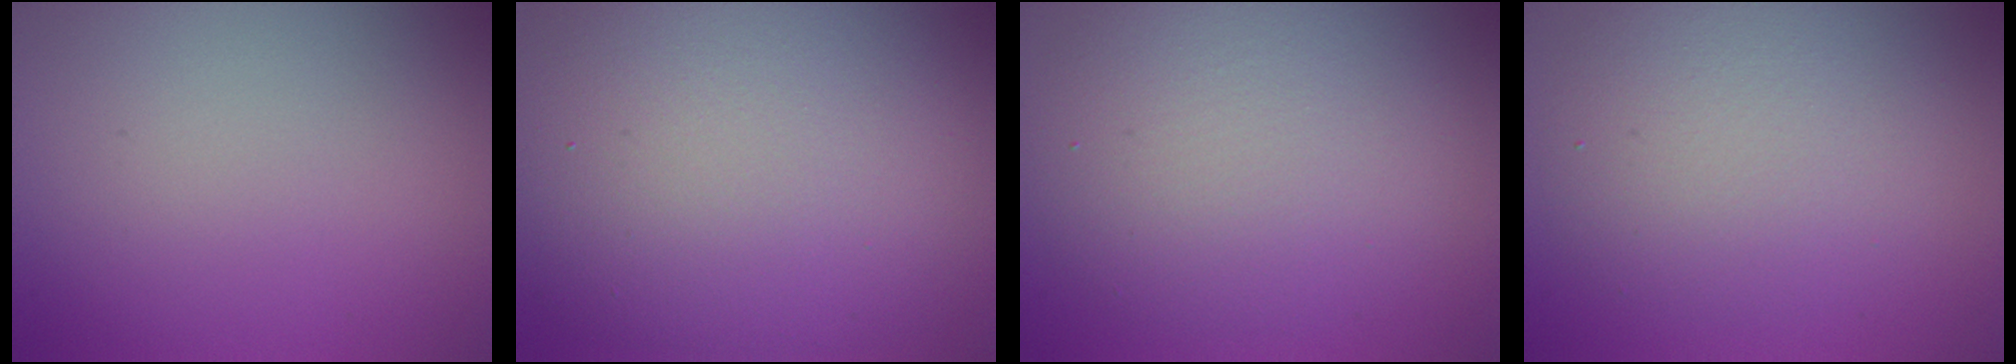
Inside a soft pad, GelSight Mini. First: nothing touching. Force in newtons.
{"total": 12.8, "press": 12.8, "slide": 1.0}
{"total": 6.8, "press": 6.8, "slide": 0.7}
{"total": 4.9, "press": 4.9, "slide": 0.3}